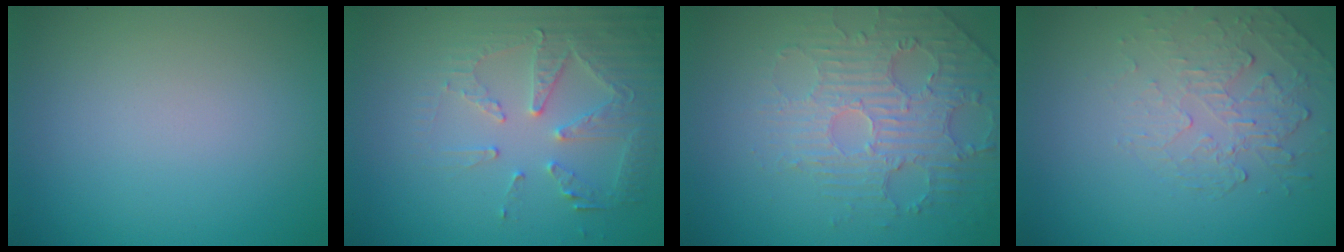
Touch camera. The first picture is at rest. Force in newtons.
{"total": 4.5, "press": 3.5, "slide": 2.9}
{"total": 4.6, "press": 3.6, "slide": 3.0}
{"total": 2.2, "press": 1.1, "slide": 1.9}